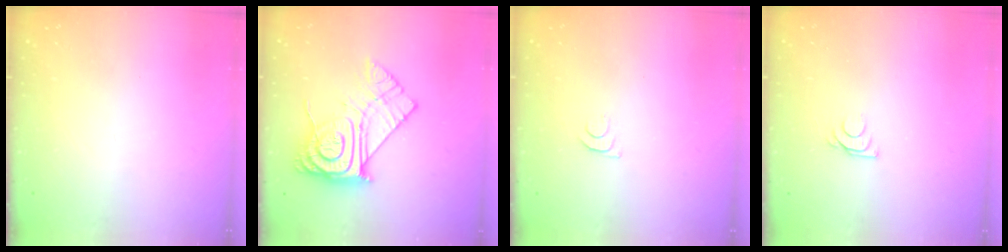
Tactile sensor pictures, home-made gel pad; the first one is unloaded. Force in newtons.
{"total": 16.7, "press": 16.6, "slide": 1.2}
{"total": 4.1, "press": 4.1, "slide": 0.5}
{"total": 5.8, "press": 5.8, "slide": 0.5}